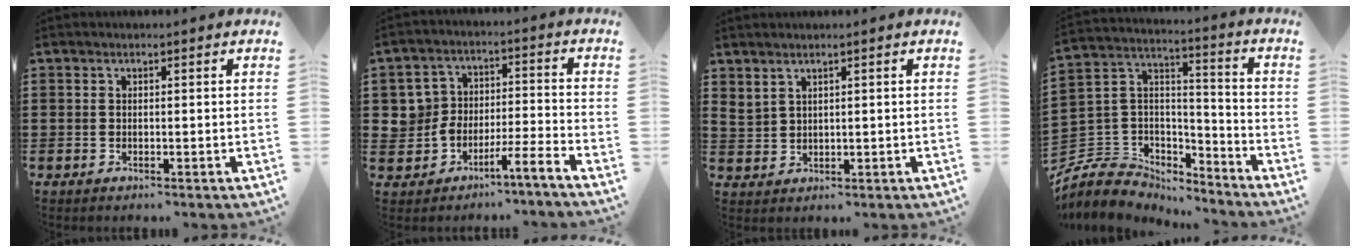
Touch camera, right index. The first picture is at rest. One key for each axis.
{"total": 4.3, "fx": -3.8, "fy": 1.8, "fz": 0.8, "tx": -0.029, "ty": 0.003, "tz": -0.080}
{"total": 1.8, "fx": 1.6, "fy": 0.8, "fz": 0.5, "tx": -0.014, "ty": 0.004, "tz": 0.031}
{"total": 6.8, "fx": -5.2, "fy": 4.3, "fz": 0.5, "tx": -0.053, "ty": -0.011, "tz": -0.108}